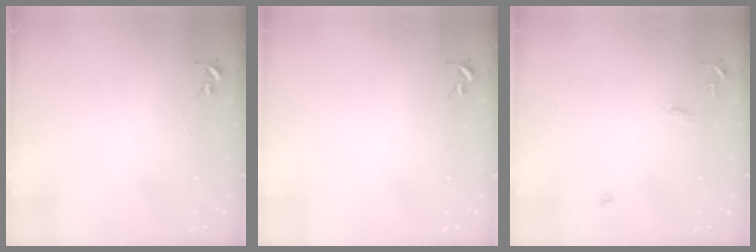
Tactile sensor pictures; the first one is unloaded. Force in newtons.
{"total": 0.0}
{"total": 7.1, "press": 7.1, "slide": 0.7}